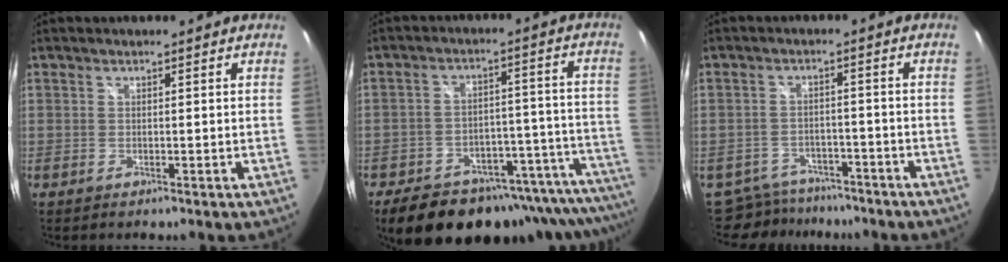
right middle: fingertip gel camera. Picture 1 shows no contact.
{"total": 26.4, "force": [-22.8, 8.9, 9.9], "torque": [-0.132, 0.016, -0.297]}
{"total": 9.8, "force": [-8.4, 4.6, 2.1], "torque": [-0.060, 0.002, -0.121]}